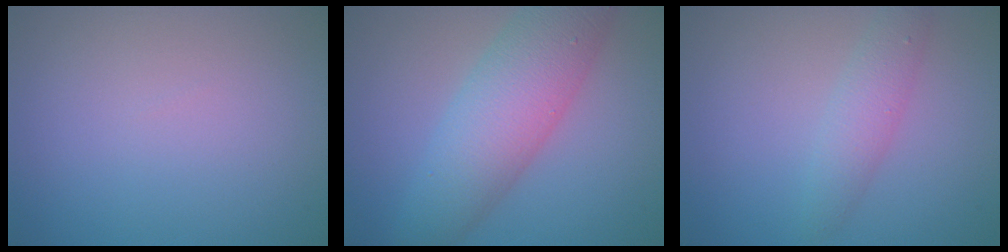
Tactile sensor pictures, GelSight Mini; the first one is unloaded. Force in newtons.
{"total": 7.3, "press": 7.3, "slide": 0.2}
{"total": 2.4, "press": 2.4, "slide": 0.1}